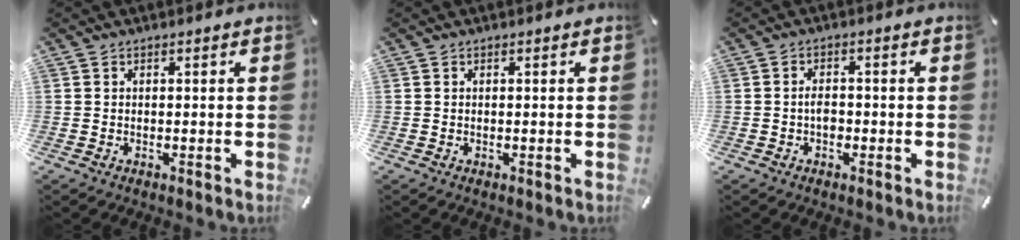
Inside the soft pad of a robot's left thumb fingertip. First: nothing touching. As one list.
[{"total": 0.0}, {"total": 2.7, "force": [-0.8, 1.7, 1.9], "torque": [-0.036, 0.006, -0.015]}]